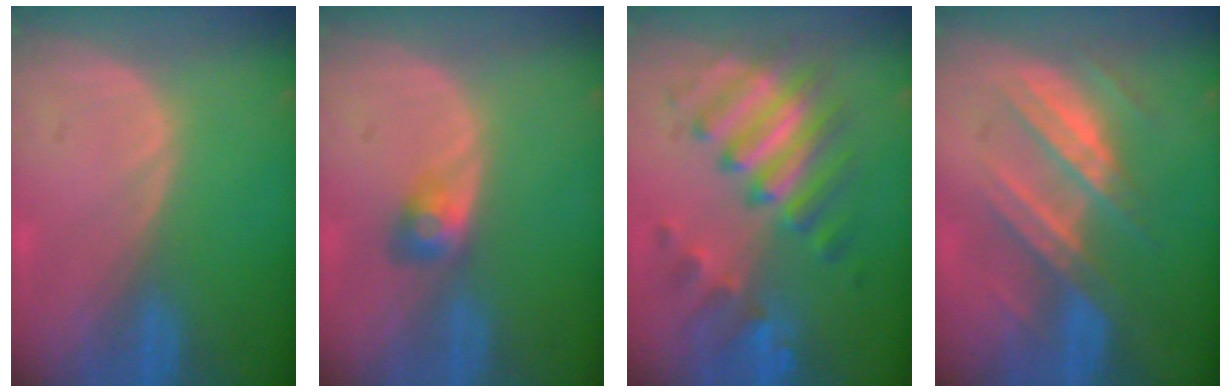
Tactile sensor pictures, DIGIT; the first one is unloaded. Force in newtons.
{"total": 3.0, "press": 2.5, "slide": 1.5}
{"total": 9.0, "press": 9.0, "slide": 0.4}
{"total": 7.2, "press": 7.2, "slide": 0.8}